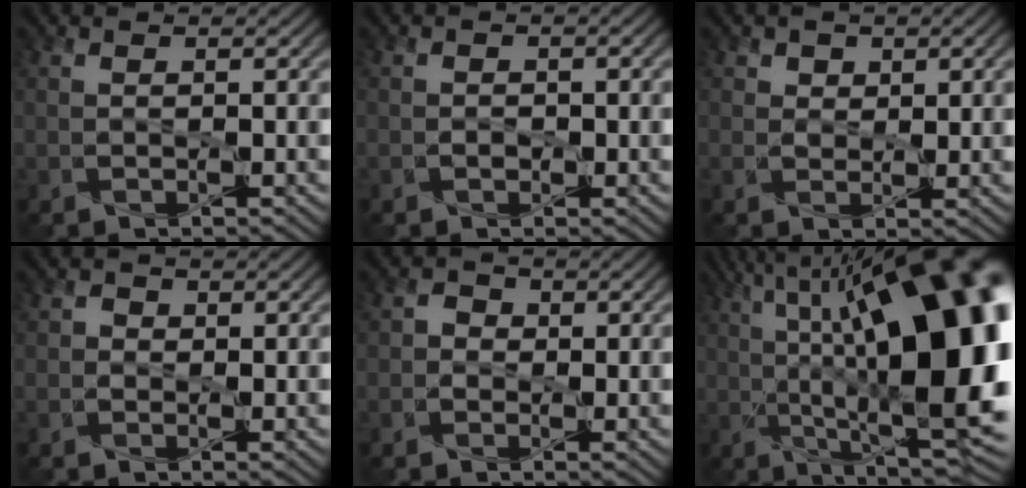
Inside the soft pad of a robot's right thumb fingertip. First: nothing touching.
{"total": 1.1, "force": [-0.6, 0.8, 0.4], "torque": [-0.007, -0.003, -0.012]}
{"total": 2.1, "force": [1.1, 1.6, 0.9], "torque": [-0.022, -0.004, 0.014]}
{"total": 1.3, "force": [-0.3, 1.2, 0.4], "torque": [-0.003, -0.001, -0.008]}
{"total": 1.9, "force": [-0.5, 1.7, 0.8], "torque": [-0.016, 0.003, -0.013]}
{"total": 22.2, "force": [3.0, 8.1, 20.5], "torque": [-0.297, 0.037, 0.036]}